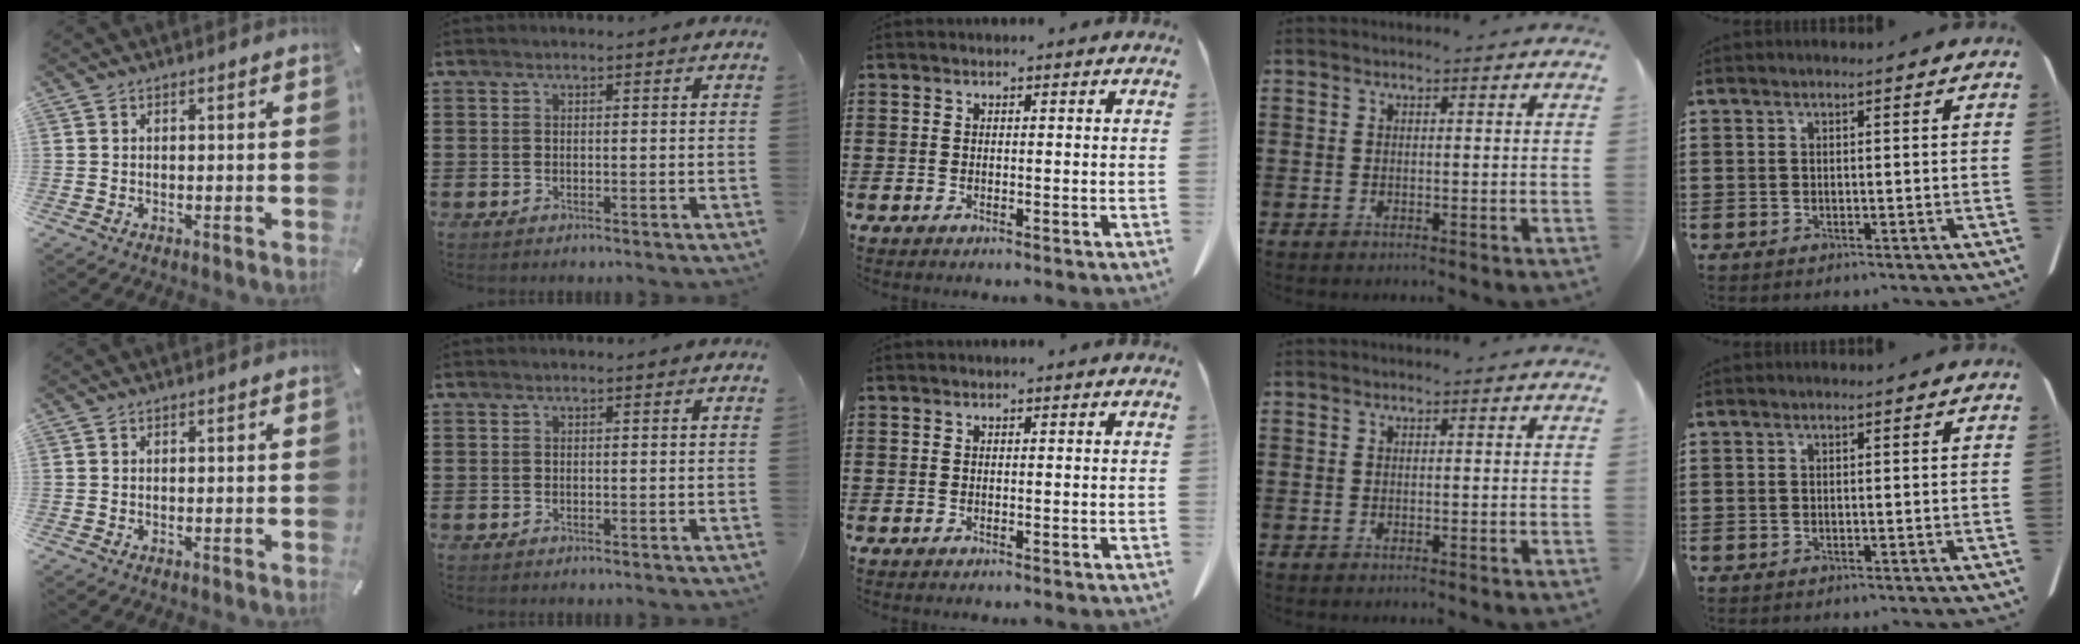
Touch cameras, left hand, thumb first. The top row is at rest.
{}